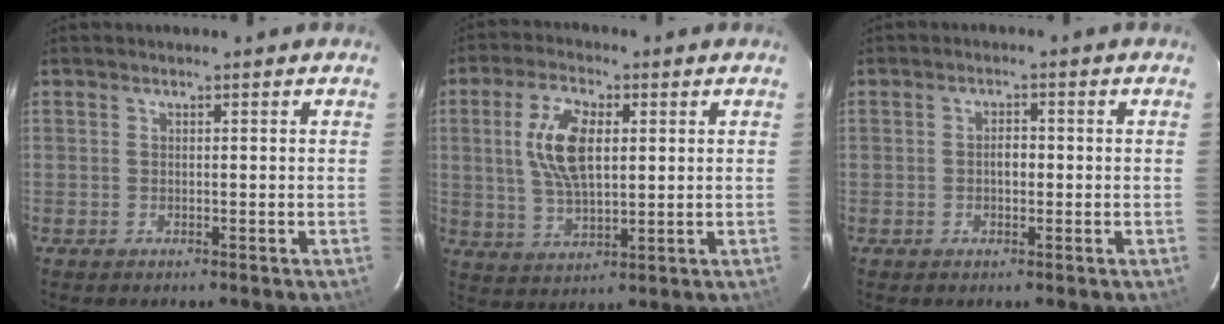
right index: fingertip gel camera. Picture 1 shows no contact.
{"total": 10.2, "force": [2.0, 4.9, 8.8], "torque": [-0.173, 0.008, 0.044]}
{"total": 2.0, "force": [-0.3, 1.3, 1.6], "torque": [-0.026, 0.005, -0.006]}